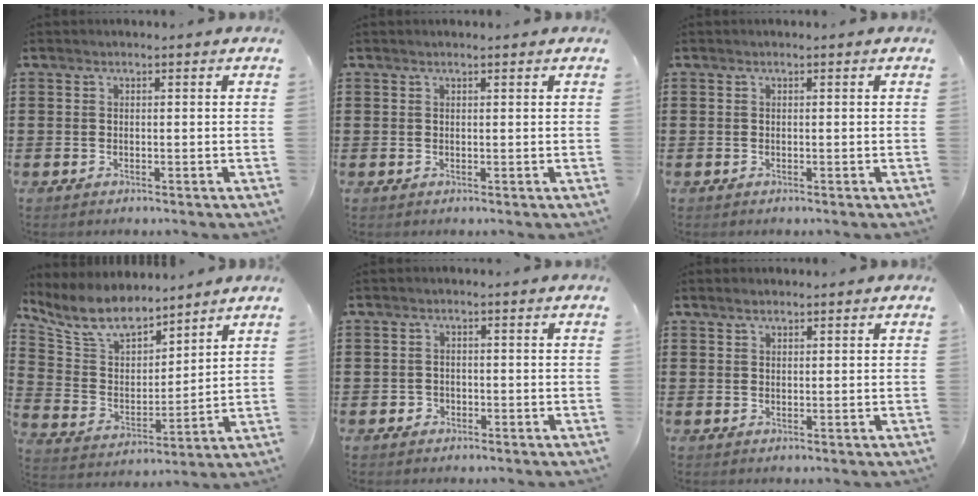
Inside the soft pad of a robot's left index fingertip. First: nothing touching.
{"total": 0.6, "force": [0.5, 0.0, 0.3], "torque": [-0.006, -0.001, 0.010]}
{"total": 0.0}
{"total": 10.2, "force": [8.7, 3.5, 3.9], "torque": [-0.117, -0.040, 0.162]}
{"total": 1.1, "force": [-0.5, 1.0, 0.1], "torque": [-0.006, 0.003, -0.012]}
{"total": 1.2, "force": [1.1, 0.4, 0.4], "torque": [-0.008, 0.002, 0.021]}